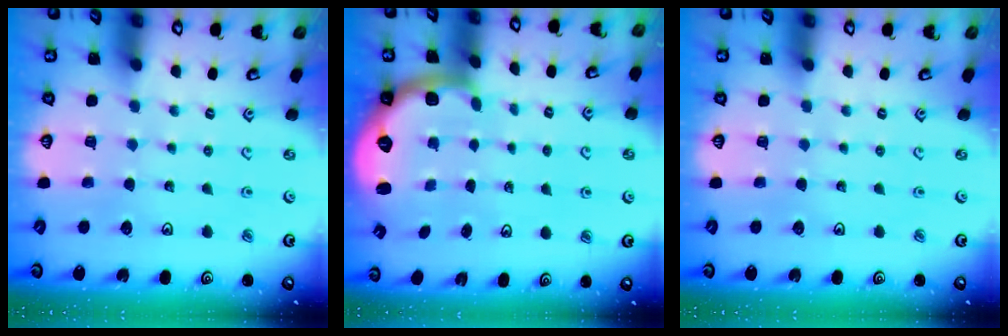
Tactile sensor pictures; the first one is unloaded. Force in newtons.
{"total": 1.9, "press": 1.8, "slide": 0.5}
{"total": 0.0}